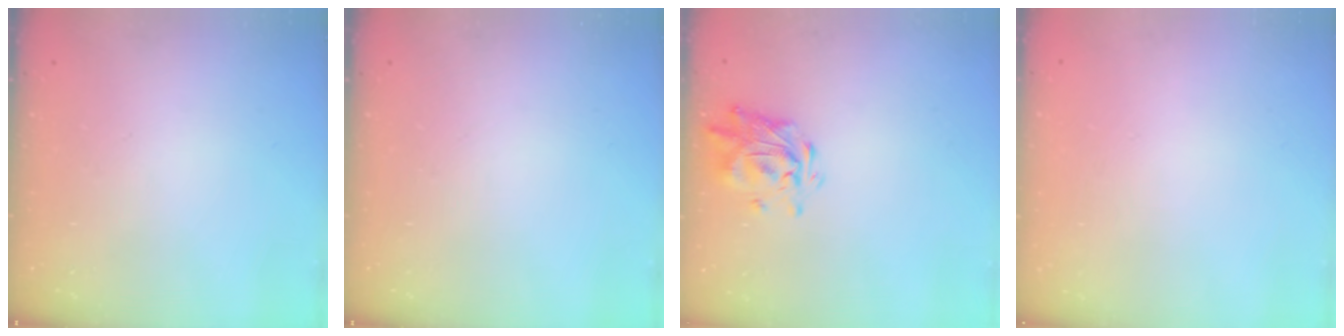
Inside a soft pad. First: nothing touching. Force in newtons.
{"total": 0.0}
{"total": 1.5, "press": 1.5, "slide": 0.4}
{"total": 1.7, "press": 1.7, "slide": 0.2}